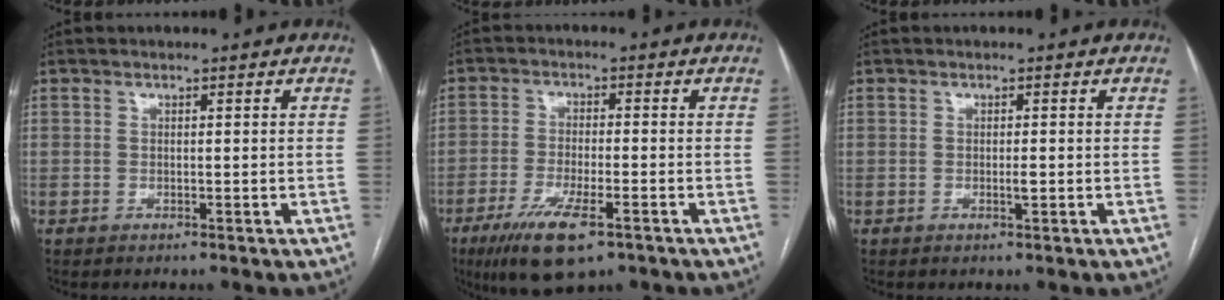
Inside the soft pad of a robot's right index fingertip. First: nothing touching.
{"total": 9.8, "force": [-5.7, 2.4, 7.6], "torque": [-0.141, -0.020, -0.092]}
{"total": 1.0, "force": [-0.2, -0.1, 1.0], "torque": [-0.018, -0.002, -0.003]}